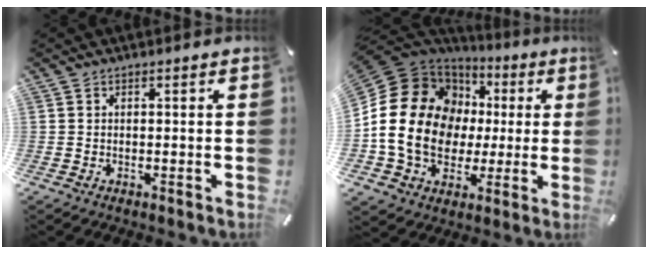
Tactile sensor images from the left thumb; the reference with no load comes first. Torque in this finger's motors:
{"motor_torque": [1.21, 2.73, 2.77, 0.00, 0.49]}